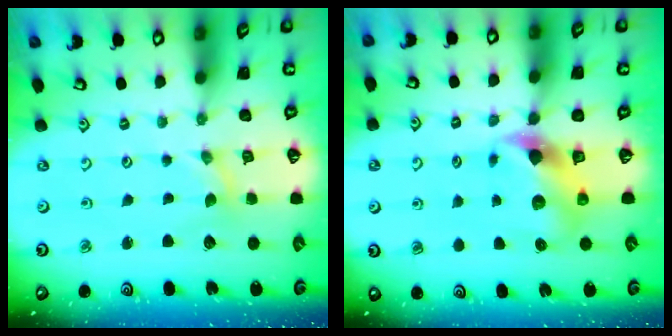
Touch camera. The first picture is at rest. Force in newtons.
{"total": 7.3, "press": 7.3, "slide": 0.9}